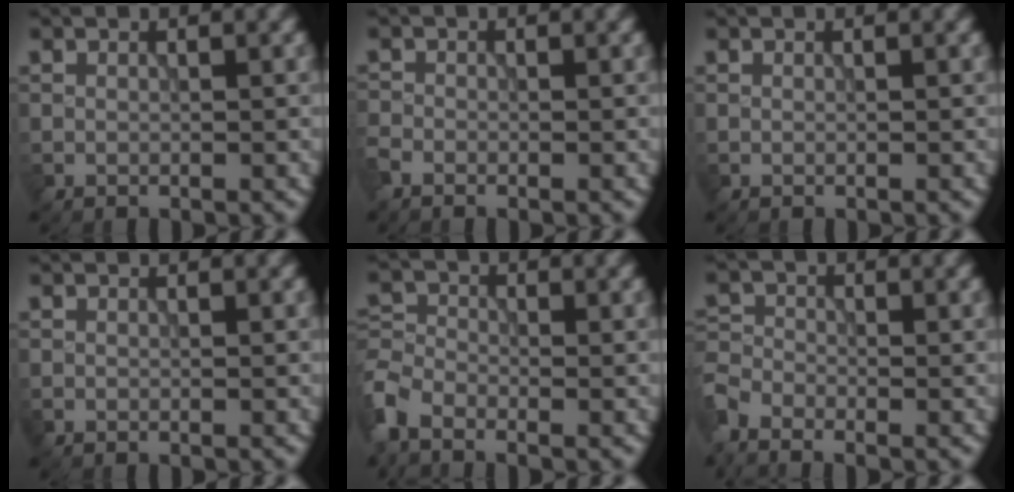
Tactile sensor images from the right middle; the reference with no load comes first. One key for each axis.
{"total": 1.4, "fx": -1.1, "fy": 0.6, "fz": 0.5, "tx": -0.012, "ty": -0.004, "tz": -0.033}
{"total": 0.0}
{"total": 0.0}
{"total": 3.7, "fx": -2.6, "fy": 1.9, "fz": 1.8, "tx": -0.042, "ty": -0.004, "tz": -0.071}
{"total": 3.5, "fx": -2.8, "fy": 1.5, "fz": 1.5, "tx": -0.043, "ty": -0.011, "tz": -0.056}